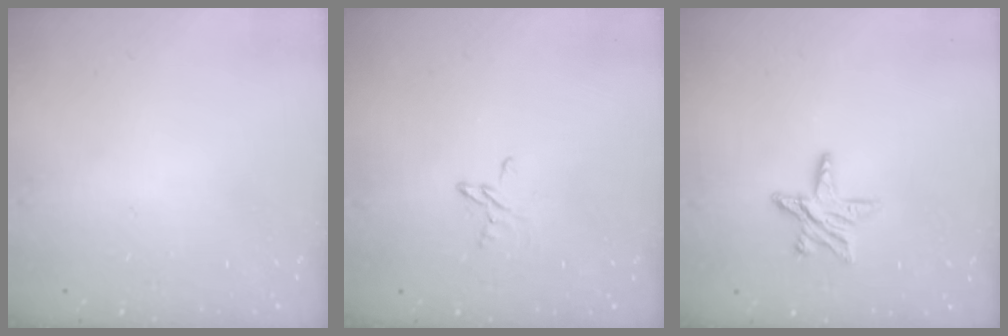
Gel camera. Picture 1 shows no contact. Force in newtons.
{"total": 3.8, "press": 3.8, "slide": 0.4}
{"total": 8.9, "press": 8.9, "slide": 0.8}